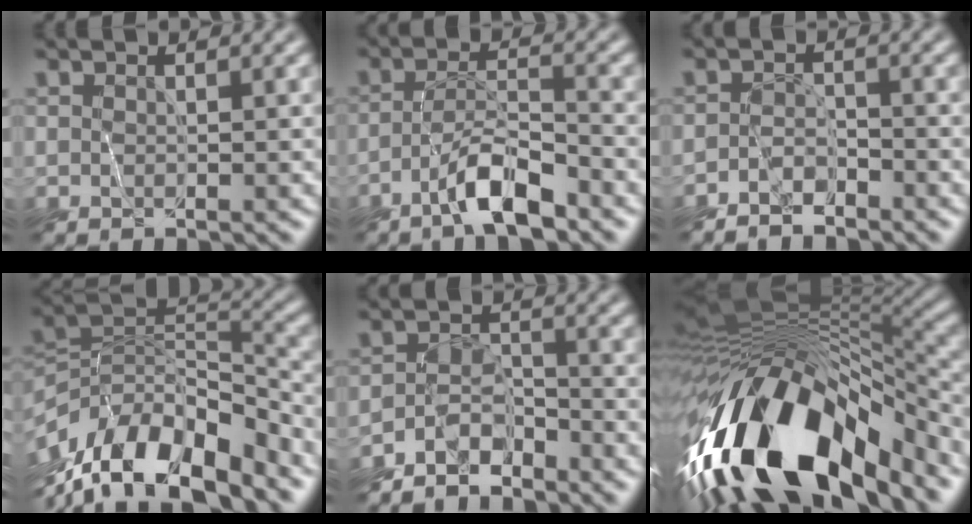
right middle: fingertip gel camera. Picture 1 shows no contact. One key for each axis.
{"total": 4.4, "fx": -3.6, "fy": 0.3, "fz": 2.5, "tx": -0.045, "ty": 0.004, "tz": -0.072}
{"total": 2.8, "fx": -2.8, "fy": 0.3, "fz": 0.2, "tx": -0.001, "ty": -0.002, "tz": -0.059}
{"total": 13.0, "fx": -10.4, "fy": 4.6, "fz": 6.4, "tx": -0.126, "ty": 0.022, "tz": -0.182}
{"total": 4.0, "fx": -3.8, "fy": 0.9, "fz": 0.4, "tx": -0.005, "ty": -0.004, "tz": -0.077}
{"total": 15.2, "fx": -8.3, "fy": 5.6, "fz": 11.3, "tx": -0.210, "ty": 0.013, "tz": -0.150}